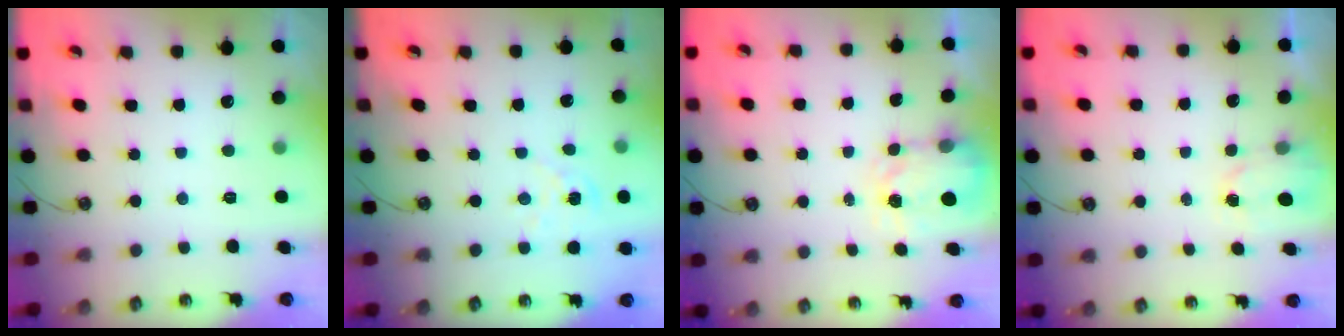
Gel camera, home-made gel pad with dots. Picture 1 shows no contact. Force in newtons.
{"total": 1.6, "press": 1.6, "slide": 0.2}
{"total": 3.9, "press": 3.8, "slide": 0.6}
{"total": 1.5, "press": 1.5, "slide": 0.3}